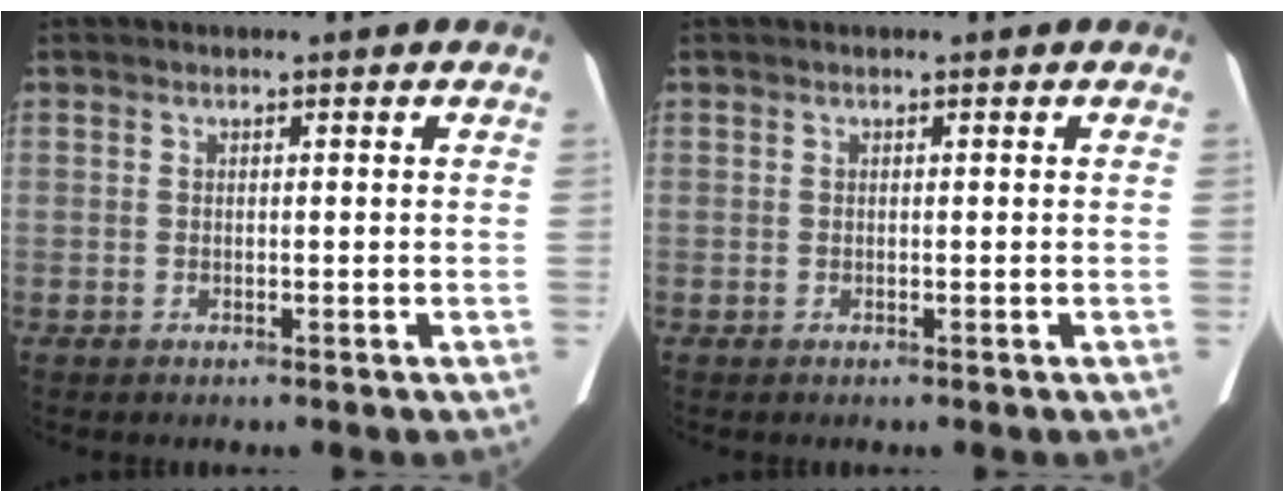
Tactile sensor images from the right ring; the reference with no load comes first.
{"total": 0.0}